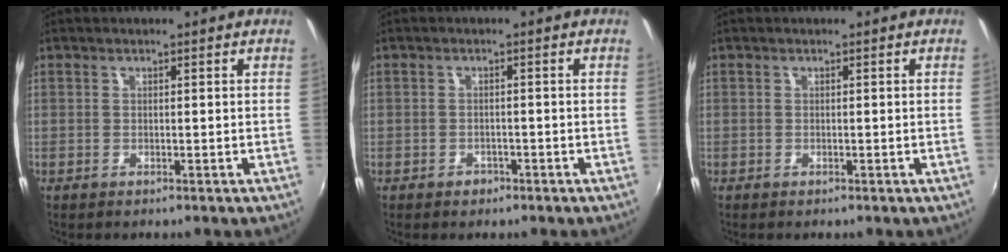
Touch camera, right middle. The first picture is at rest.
{"total": 1.6, "force": [-1.0, 1.2, 0.4], "torque": [-0.009, -0.001, -0.015]}
{"total": 0.0}